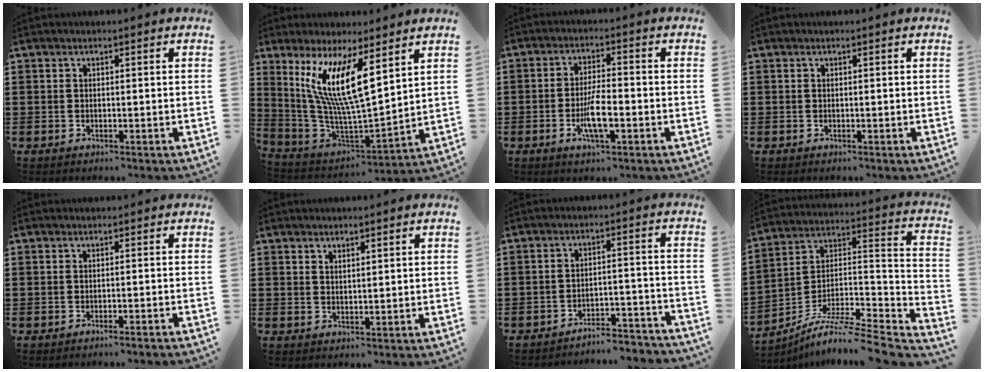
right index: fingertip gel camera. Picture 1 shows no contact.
{"total": 12.0, "force": [5.4, 1.7, 10.6], "torque": [-0.234, -0.038, 0.092]}
{"total": 5.9, "force": [-1.9, 1.5, 5.3], "torque": [-0.115, -0.006, -0.040]}
{"total": 0.0}
{"total": 0.5, "force": [-0.5, -0.1, 0.3], "torque": [-0.007, -0.001, -0.010]}
{"total": 1.4, "force": [1.3, 0.3, 0.2], "torque": [-0.006, 0.002, 0.025]}
{"total": 4.5, "force": [-4.3, 0.2, 1.0], "torque": [-0.022, 0.001, -0.089]}
{"total": 8.0, "force": [-6.1, 0.8, 5.1], "torque": [-0.090, -0.005, -0.125]}